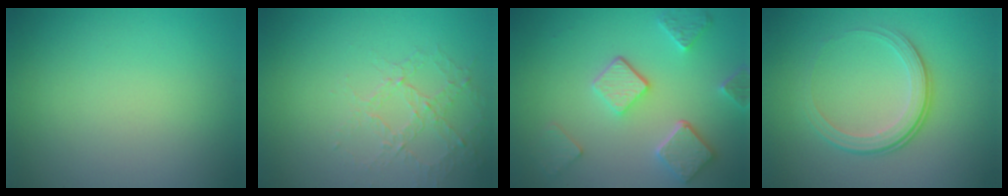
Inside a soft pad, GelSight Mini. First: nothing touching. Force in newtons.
{"total": 1.6, "press": 1.1, "slide": 1.2}
{"total": 5.1, "press": 3.9, "slide": 3.3}
{"total": 3.8, "press": 2.7, "slide": 2.7}